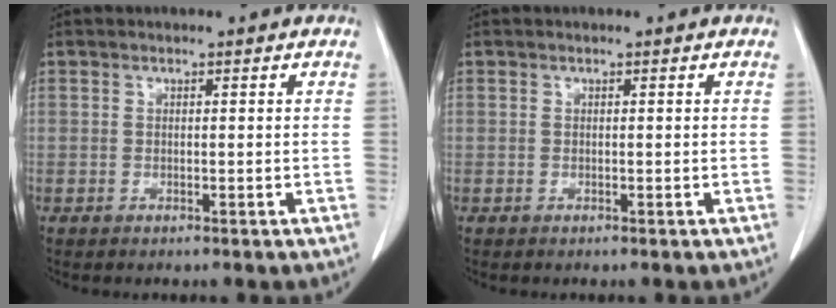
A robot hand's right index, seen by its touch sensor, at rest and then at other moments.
{"total": 0.0}